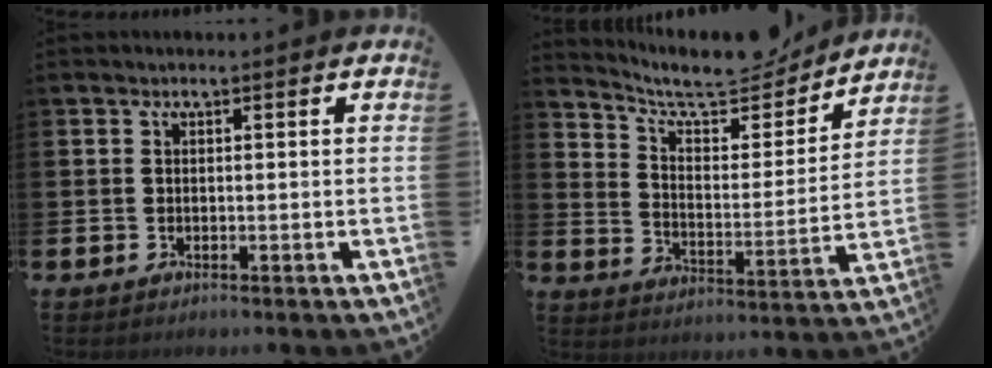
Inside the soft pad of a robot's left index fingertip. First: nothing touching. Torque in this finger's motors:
{"motor_torque": [0.99, -1.15, 0.26, 0.07]}